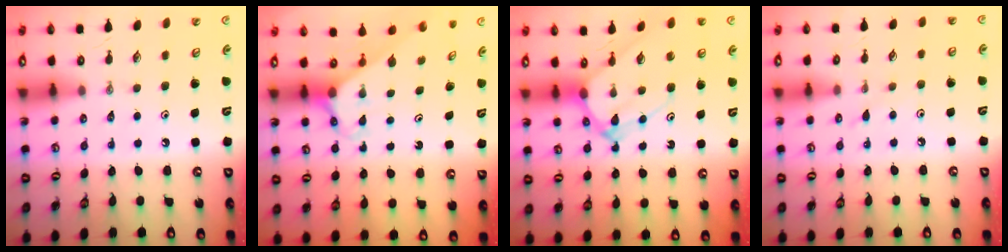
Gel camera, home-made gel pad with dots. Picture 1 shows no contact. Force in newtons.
{"total": 2.8, "press": 2.8, "slide": 0.2}
{"total": 11.0, "press": 10.9, "slide": 1.1}
{"total": 2.7, "press": 2.7, "slide": 0.5}